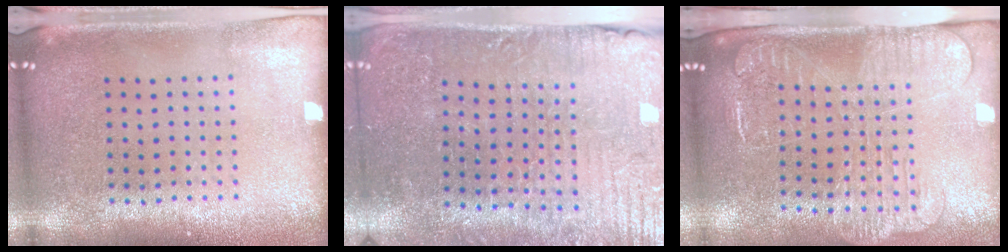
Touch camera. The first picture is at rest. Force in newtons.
{"total": 4.0, "press": 4.0, "slide": 0.3}
{"total": 2.5, "press": 2.0, "slide": 1.4}